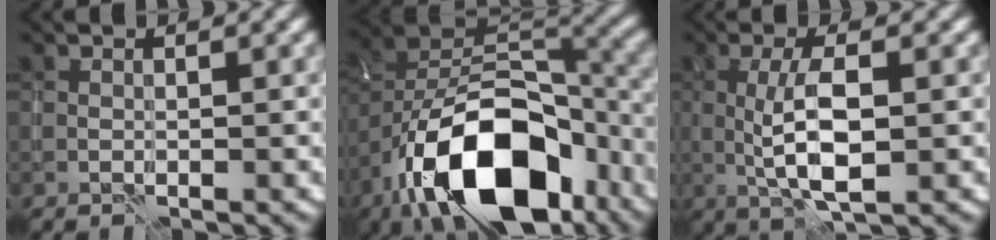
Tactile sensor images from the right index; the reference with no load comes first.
{"total": 15.5, "force": [-8.8, 7.8, 10.2], "torque": [-0.160, 0.006, -0.154]}
{"total": 5.1, "force": [-0.2, 1.5, 4.8], "torque": [-0.099, 0.000, -0.003]}